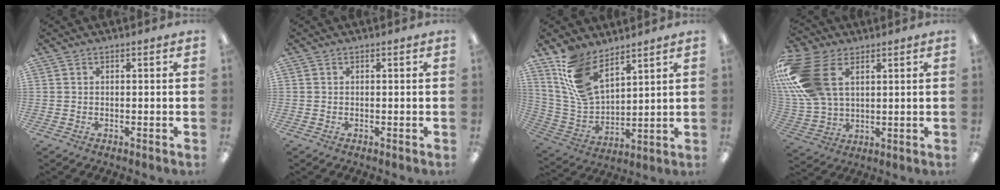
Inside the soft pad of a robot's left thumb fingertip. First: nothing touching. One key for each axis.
{"total": 0.0}
{"total": 14.3, "fx": 9.6, "fy": 7.2, "fz": 7.7, "tx": -0.183, "ty": -0.030, "tz": 0.187}
{"total": 20.3, "fx": 6.8, "fy": 13.3, "fz": 13.7, "tx": -0.318, "ty": -0.008, "tz": 0.124}